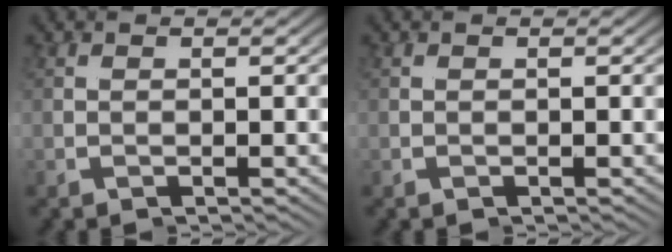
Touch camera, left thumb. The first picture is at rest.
{"total": 0.0}